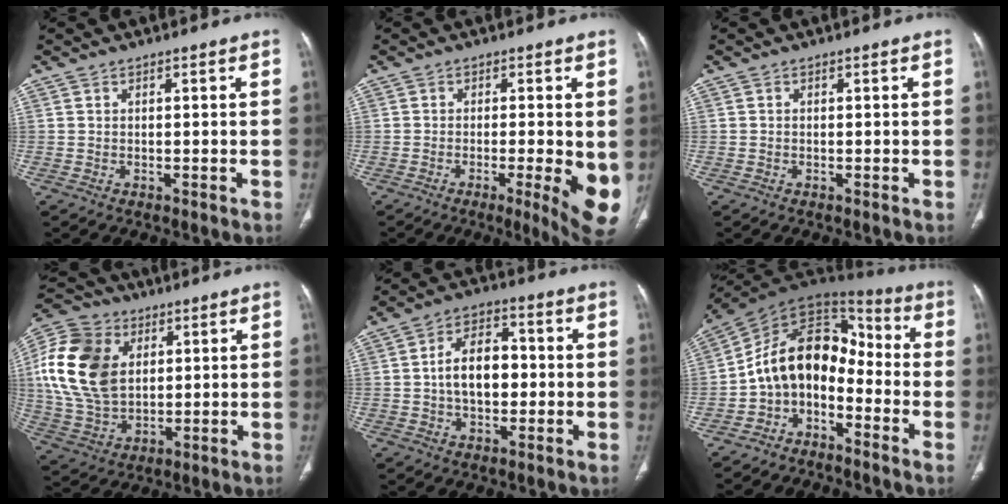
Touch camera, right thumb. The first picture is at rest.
{"total": 9.7, "force": [-2.0, 2.0, 9.2], "torque": [-0.125, -0.020, -0.028]}
{"total": 0.0}
{"total": 19.0, "force": [4.5, 13.2, 12.8], "torque": [-0.246, -0.003, 0.085]}
{"total": 10.2, "force": [-0.2, 6.5, 7.9], "torque": [-0.112, 0.025, -0.010]}
{"total": 13.0, "force": [-4.4, 9.0, 8.2], "torque": [-0.106, 0.102, -0.092]}